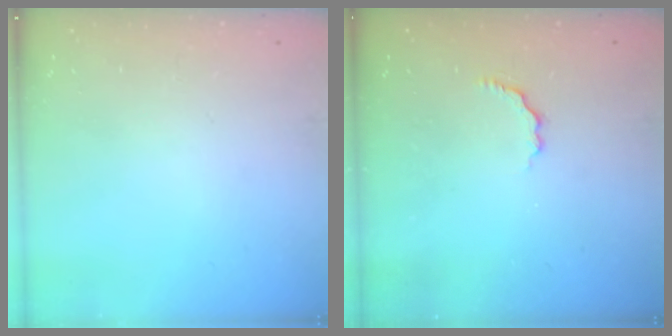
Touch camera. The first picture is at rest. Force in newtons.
{"total": 2.8, "press": 2.6, "slide": 0.9}